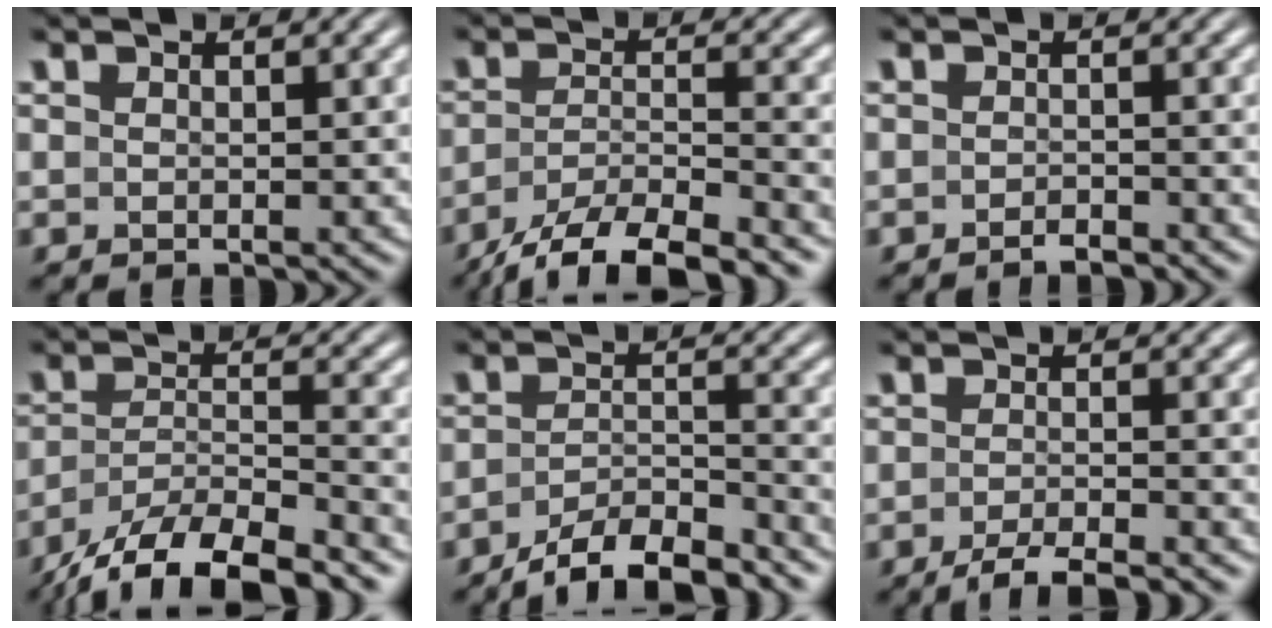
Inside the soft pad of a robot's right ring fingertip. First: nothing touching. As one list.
[{"total": 8.0, "force": [-6.1, 3.1, 4.1], "torque": [-0.069, -0.022, -0.086]}, {"total": 1.7, "force": [-1.7, -0.2, 0.2], "torque": [-0.004, -0.004, -0.027]}, {"total": 9.5, "force": [-6.9, 4.7, 4.5], "torque": [-0.081, -0.024, -0.103]}, {"total": 7.5, "force": [-6.6, 2.5, 2.7], "torque": [-0.043, -0.020, -0.099]}, {"total": 3.9, "force": [-3.5, 0.5, 1.7], "torque": [-0.029, -0.009, -0.054]}]